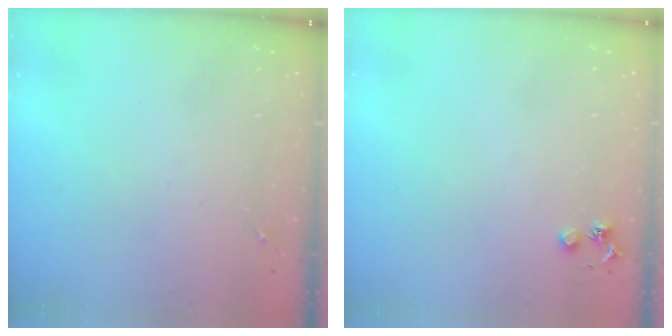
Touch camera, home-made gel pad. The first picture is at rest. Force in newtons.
{"total": 3.6, "press": 3.5, "slide": 0.5}